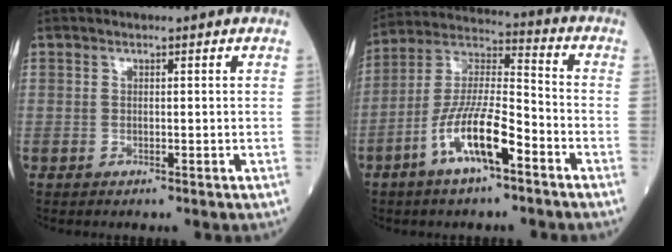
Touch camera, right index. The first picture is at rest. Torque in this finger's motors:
{"motor_torque": [1.25, -0.89, 0.61, 0.21]}